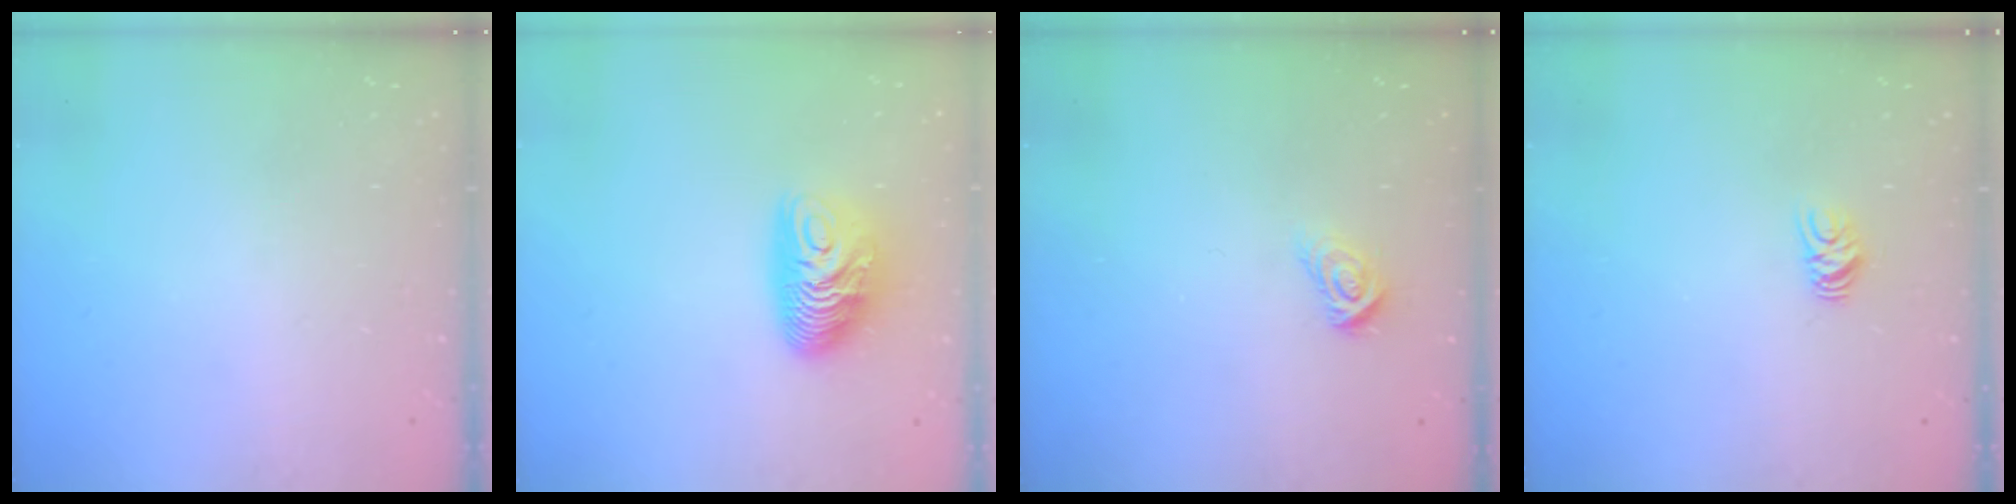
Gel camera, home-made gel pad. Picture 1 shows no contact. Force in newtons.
{"total": 10.6, "press": 10.5, "slide": 0.9}
{"total": 5.5, "press": 5.5, "slide": 0.4}
{"total": 5.8, "press": 5.8, "slide": 0.5}